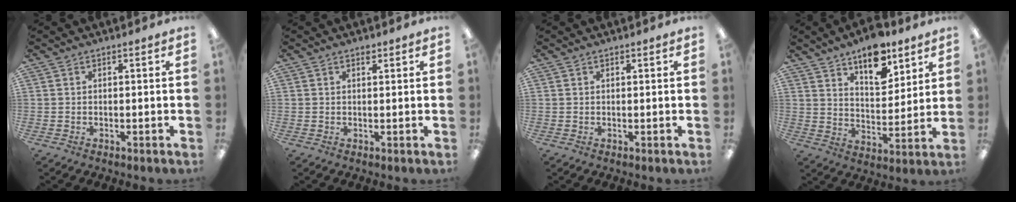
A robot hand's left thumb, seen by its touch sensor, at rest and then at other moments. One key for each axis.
{"total": 1.3, "fx": 1.0, "fy": 0.5, "fz": 0.7, "tx": -0.006, "ty": -0.003, "tz": 0.016}
{"total": 0.6, "fx": 0.5, "fy": 0.3, "fz": 0.2, "tx": -0.004, "ty": 0.002, "tz": 0.008}
{"total": 13.1, "fx": 9.4, "fy": 6.1, "fz": 6.9, "tx": -0.087, "ty": -0.054, "tz": 0.161}